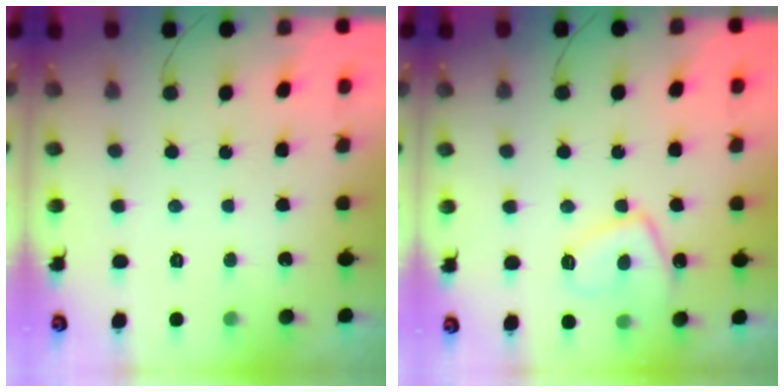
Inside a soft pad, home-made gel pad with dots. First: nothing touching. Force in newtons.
{"total": 9.6, "press": 9.5, "slide": 1.2}